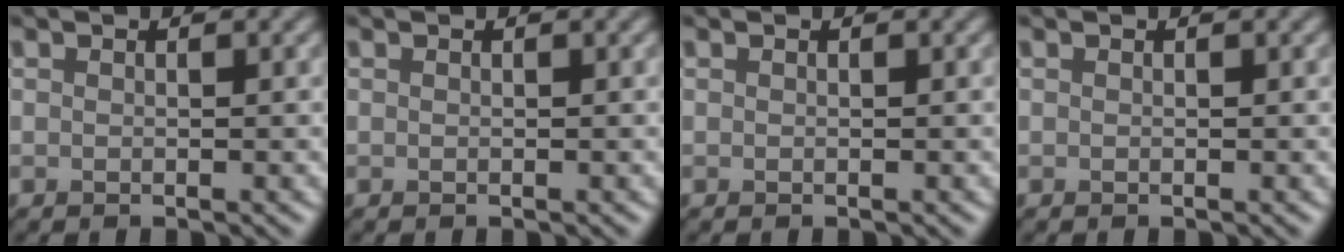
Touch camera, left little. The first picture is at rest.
{"total": 0.0}
{"total": 0.0}
{"total": 0.0}